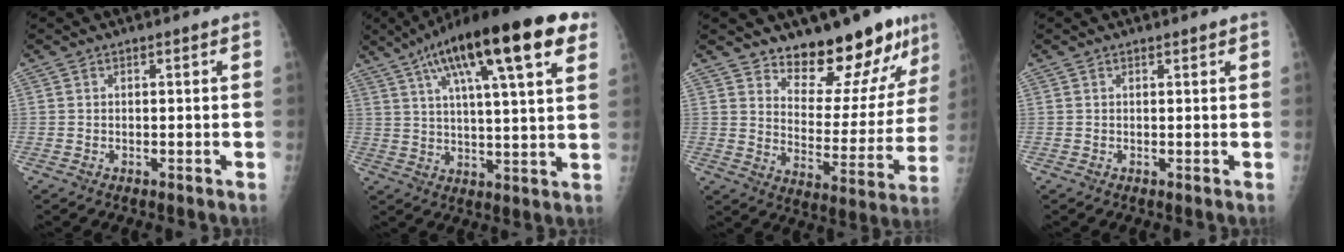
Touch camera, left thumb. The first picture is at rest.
{"total": 23.0, "force": [11.7, 5.5, 19.0], "torque": [-0.287, 0.000, 0.177]}
{"total": 16.2, "force": [13.0, 5.4, 7.9], "torque": [-0.058, -0.115, 0.194]}
{"total": 0.7, "force": [0.6, 0.2, 0.3], "torque": [-0.005, -0.003, 0.009]}